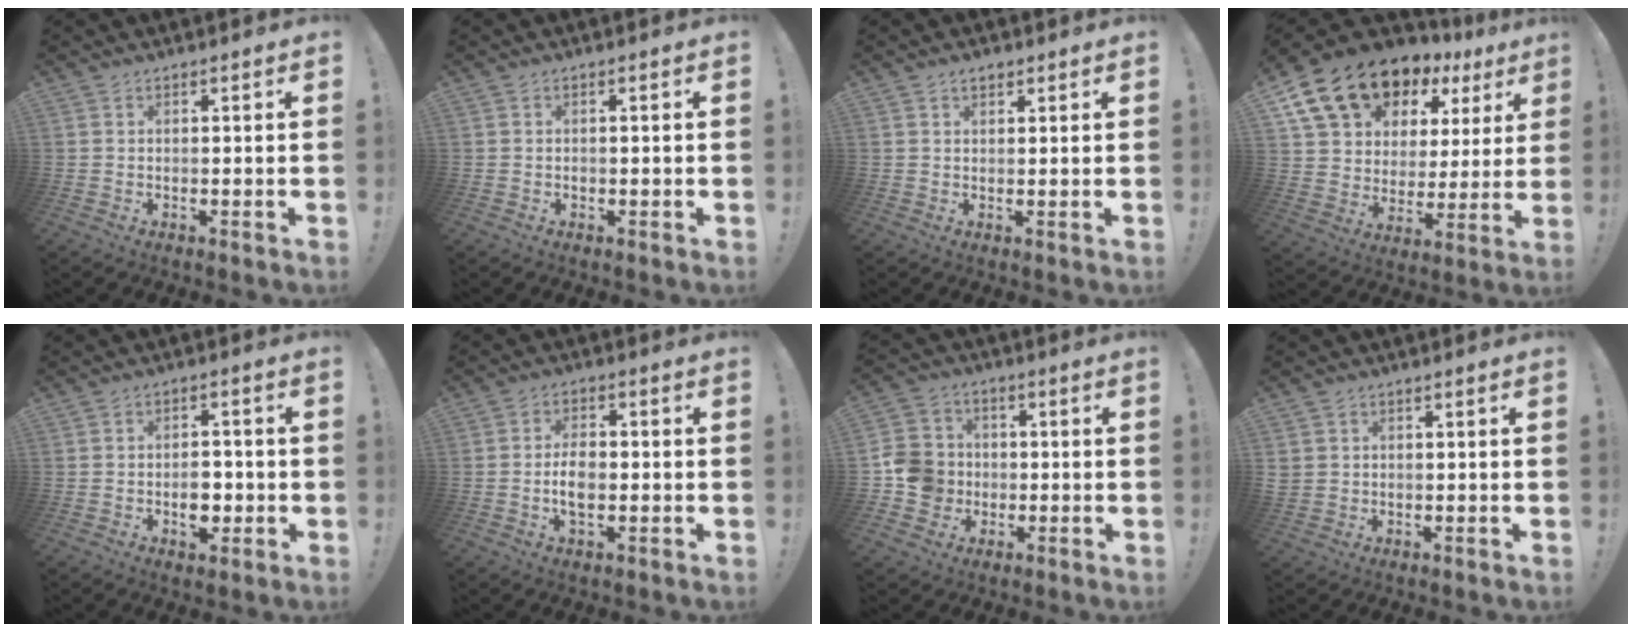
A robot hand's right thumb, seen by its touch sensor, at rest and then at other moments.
{"total": 0.6, "force": [-0.5, 0.2, 0.4], "torque": [-0.008, 0.003, -0.009]}
{"total": 2.0, "force": [1.4, 1.1, 1.0], "torque": [-0.006, -0.006, 0.023]}
{"total": 17.6, "force": [12.7, 9.9, 7.2], "torque": [-0.126, -0.085, 0.244]}
{"total": 6.8, "force": [-2.0, 4.7, 4.5], "torque": [-0.059, 0.011, -0.034]}
{"total": 6.1, "force": [-1.2, 3.4, 4.9], "torque": [-0.085, 0.003, -0.027]}
{"total": 10.7, "force": [-2.0, 9.9, 3.5], "torque": [-0.061, 0.020, -0.030]}
{"total": 2.4, "force": [0.4, 2.2, 0.9], "torque": [-0.010, 0.002, 0.010]}